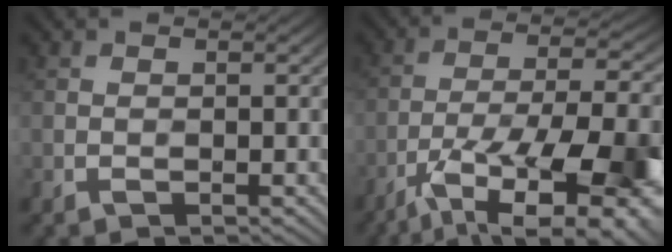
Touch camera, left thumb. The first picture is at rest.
{"total": 15.2, "force": [-7.5, 6.2, 11.7], "torque": [-0.204, -0.022, -0.110]}